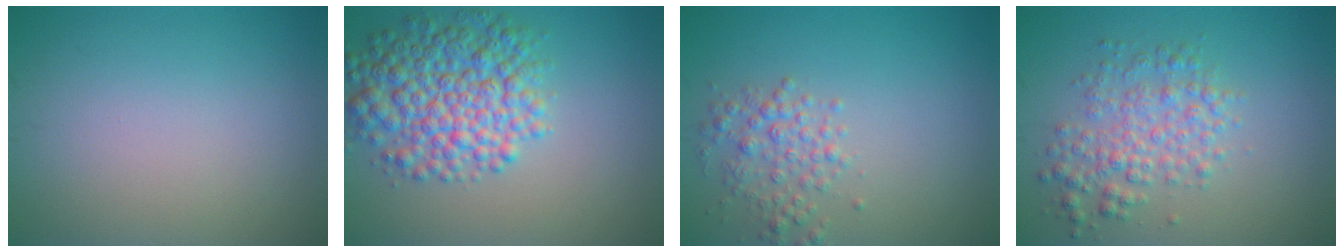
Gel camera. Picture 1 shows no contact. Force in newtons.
{"total": 7.3, "press": 7.3, "slide": 0.1}
{"total": 2.5, "press": 2.5, "slide": 0.1}
{"total": 3.8, "press": 3.8, "slide": 0.1}